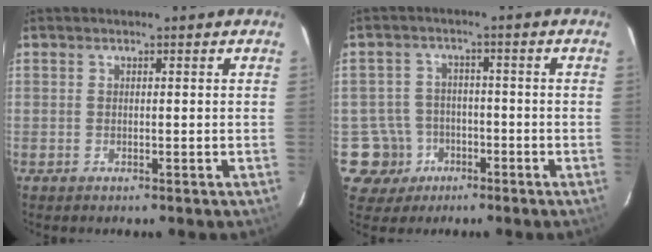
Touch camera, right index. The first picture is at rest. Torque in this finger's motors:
{"motor_torque": [-0.24, 0.12, -0.99, -0.21]}